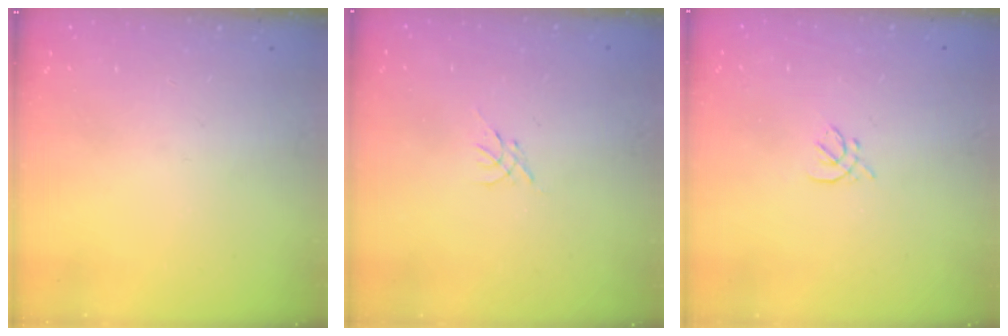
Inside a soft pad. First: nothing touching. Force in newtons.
{"total": 0.0}
{"total": 2.1, "press": 2.0, "slide": 0.7}